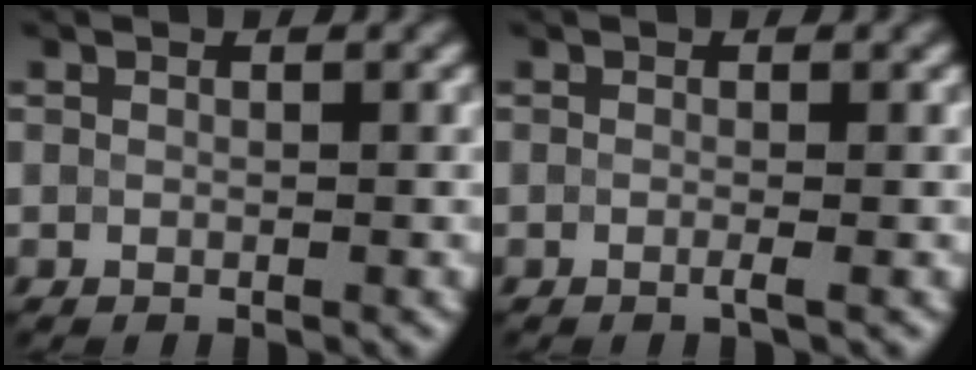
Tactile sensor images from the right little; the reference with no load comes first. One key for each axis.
{"total": 1.1, "fx": -0.6, "fy": 0.2, "fz": 0.9, "tx": -0.008, "ty": -0.004, "tz": -0.012}